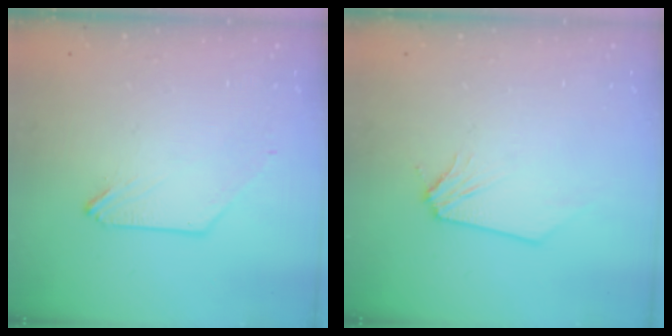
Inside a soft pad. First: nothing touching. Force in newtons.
{"total": 0.0}